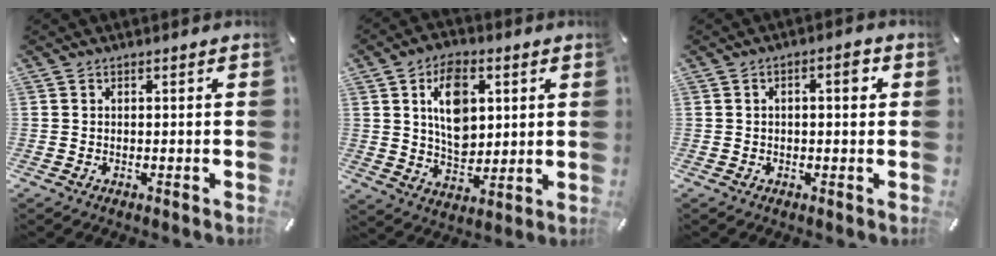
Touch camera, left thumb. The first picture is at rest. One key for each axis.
{"total": 12.1, "fx": 3.2, "fy": 8.3, "fz": 8.2, "tx": -0.120, "ty": 0.004, "tz": 0.060}
{"total": 3.7, "fx": 0.6, "fy": 1.5, "fz": 3.3, "tx": -0.041, "ty": 0.003, "tz": 0.001}